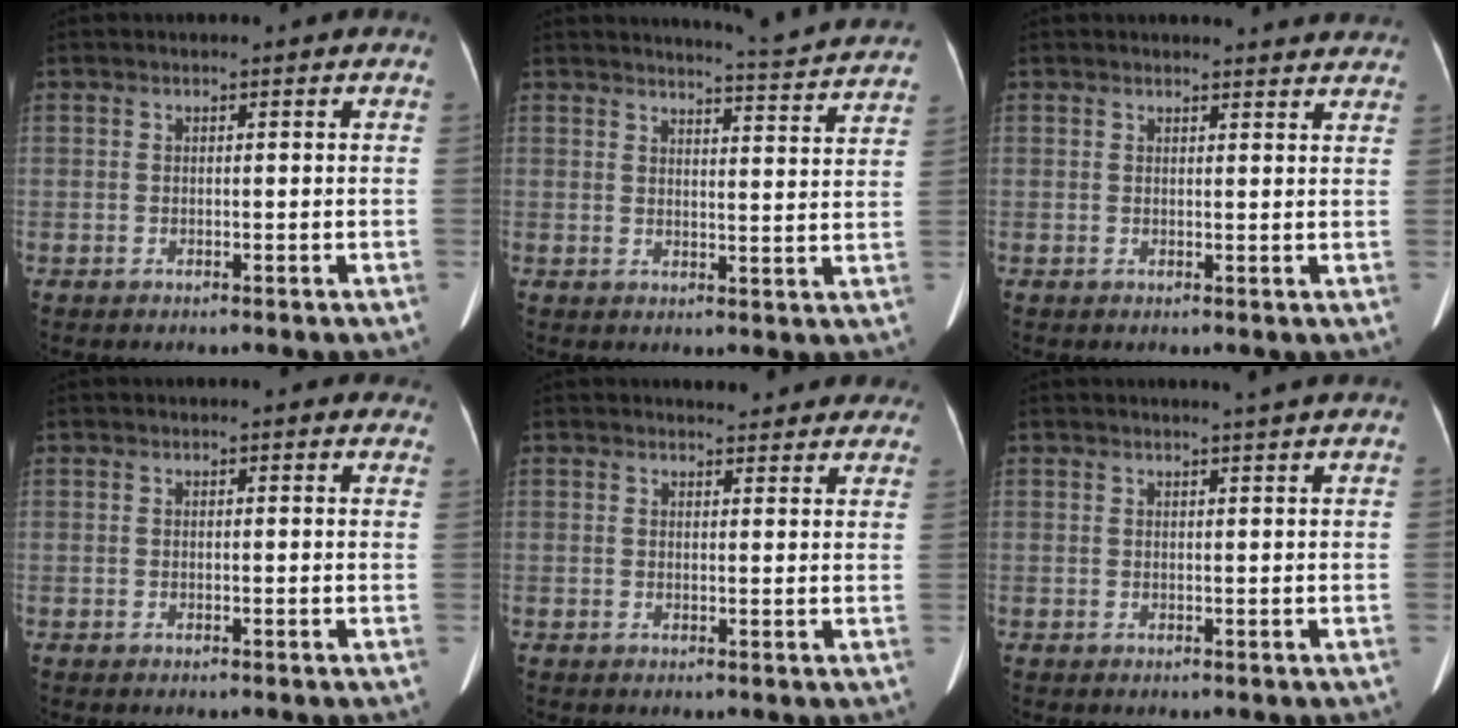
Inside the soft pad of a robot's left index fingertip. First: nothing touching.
{"total": 11.0, "force": [10.8, -1.1, 2.0], "torque": [-0.038, -0.039, 0.121]}
{"total": 7.0, "force": [6.8, 1.0, 1.2], "torque": [0.000, -0.005, 0.054]}
{"total": 4.6, "force": [3.9, 1.4, 1.9], "torque": [-0.012, 0.009, 0.031]}
{"total": 8.2, "force": [7.5, 2.4, 2.2], "torque": [-0.008, 0.000, 0.070]}
{"total": 2.7, "force": [2.4, -0.7, 1.1], "torque": [-0.015, 0.000, 0.029]}